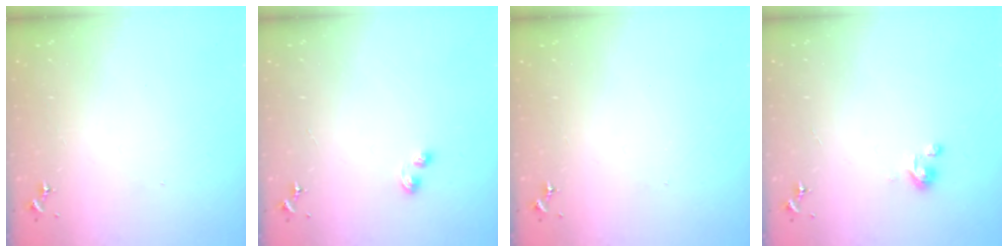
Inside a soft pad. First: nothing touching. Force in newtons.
{"total": 3.8, "press": 3.8, "slide": 0.4}
{"total": 0.0}
{"total": 2.8, "press": 2.8, "slide": 0.3}